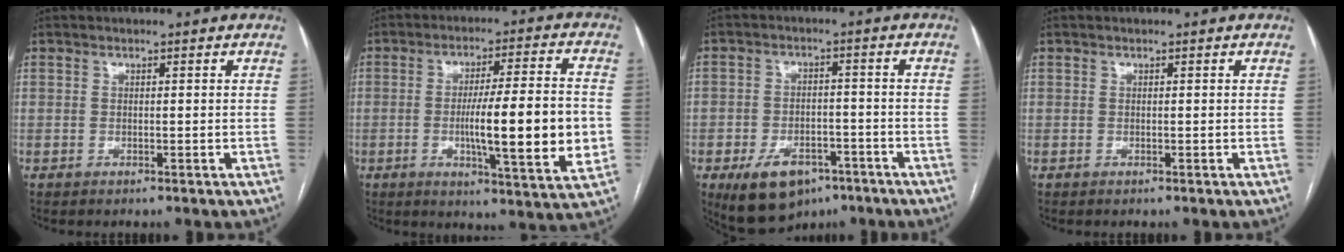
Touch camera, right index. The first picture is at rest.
{"total": 15.5, "force": [-2.0, 1.2, 15.4], "torque": [-0.233, -0.006, -0.031]}
{"total": 9.8, "force": [-5.7, 5.8, 5.5], "torque": [-0.094, 0.001, -0.082]}
{"total": 0.0}